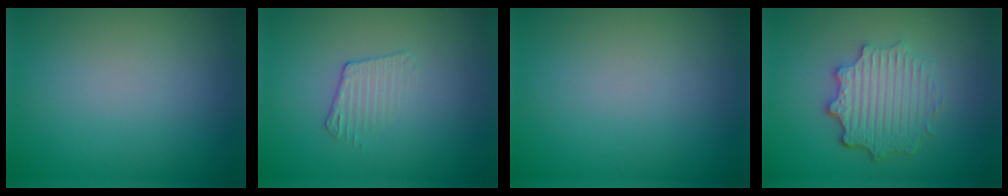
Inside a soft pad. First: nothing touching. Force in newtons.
{"total": 1.5, "press": 0.7, "slide": 1.4}
{"total": 0.0}
{"total": 4.7, "press": 3.7, "slide": 2.9}